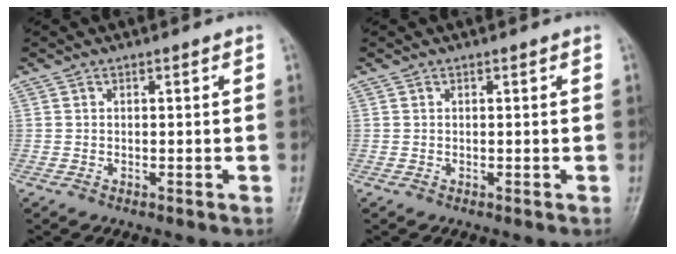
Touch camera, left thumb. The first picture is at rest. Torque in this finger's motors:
{"motor_torque": [-0.05, 0.03, -0.08, -0.11, 0.00]}